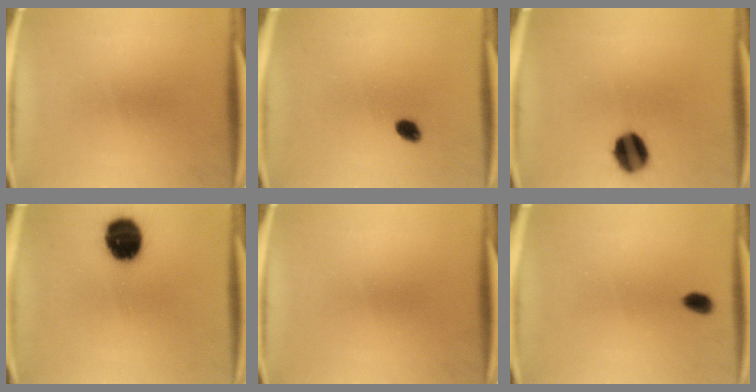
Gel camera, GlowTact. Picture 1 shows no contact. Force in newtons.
{"total": 2.4}
{"total": 9.4}
{"total": 13.7}
{"total": 0.0}
{"total": 2.4}